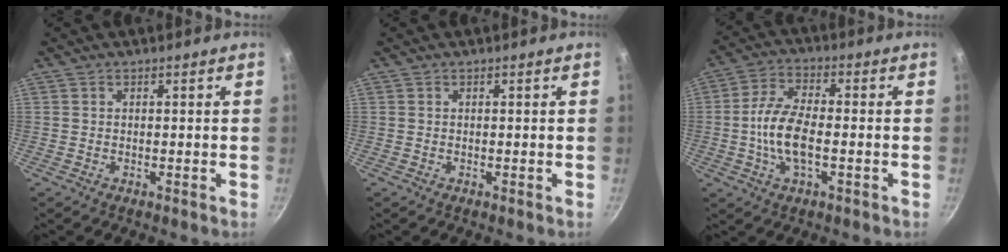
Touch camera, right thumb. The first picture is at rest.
{"total": 0.0}
{"total": 9.9, "force": [-1.6, 4.3, 8.8], "torque": [-0.174, 0.019, -0.039]}